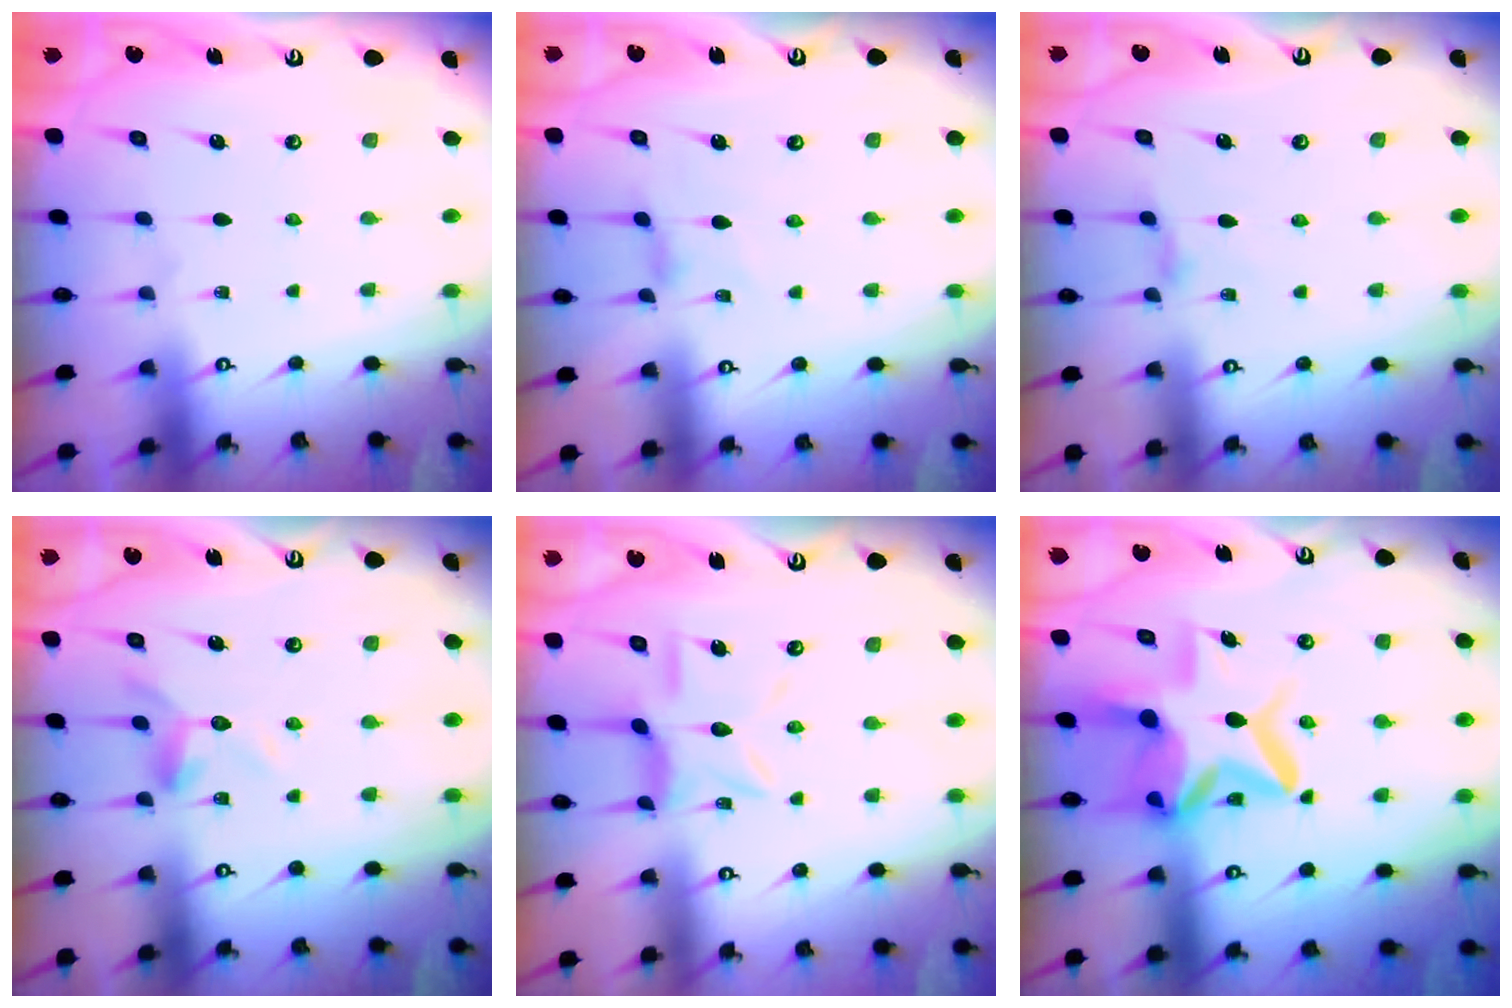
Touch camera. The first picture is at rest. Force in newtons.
{"total": 2.2, "press": 2.1, "slide": 0.5}
{"total": 1.9, "press": 1.9, "slide": 0.4}
{"total": 5.2, "press": 5.2, "slide": 0.6}
{"total": 9.6, "press": 9.6, "slide": 0.8}
{"total": 13.2, "press": 13.0, "slide": 2.3}